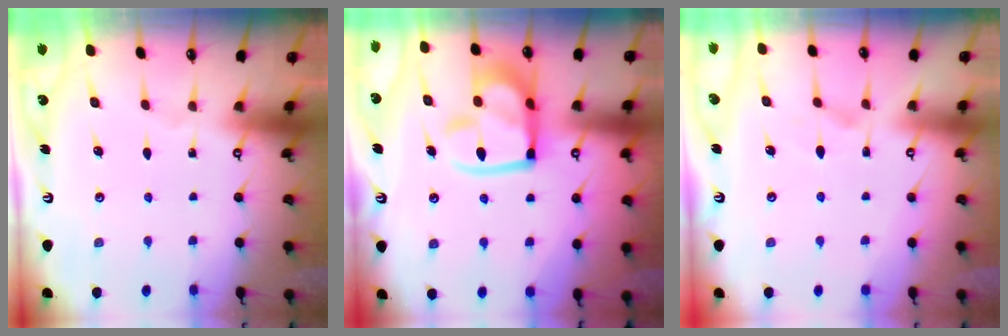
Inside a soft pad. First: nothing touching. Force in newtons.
{"total": 16.5, "press": 16.4, "slide": 1.9}
{"total": 4.3, "press": 4.1, "slide": 1.2}